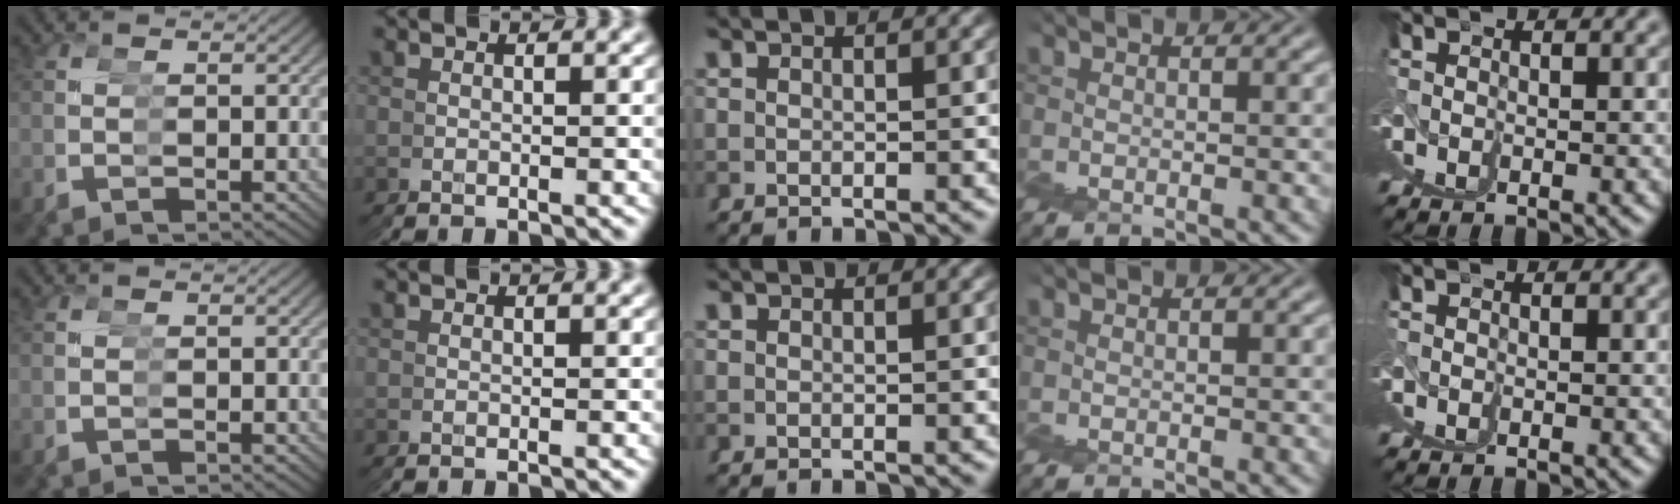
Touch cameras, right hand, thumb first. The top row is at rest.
{}